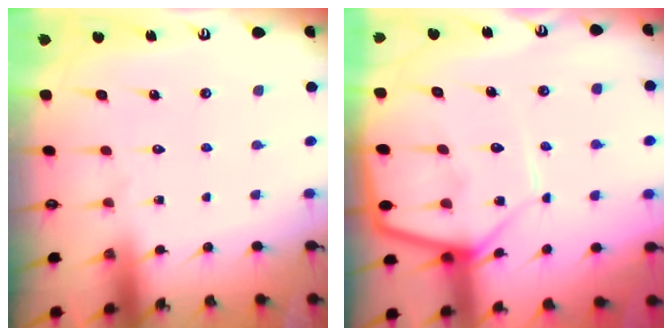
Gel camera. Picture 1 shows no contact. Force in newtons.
{"total": 11.7, "press": 11.6, "slide": 1.2}